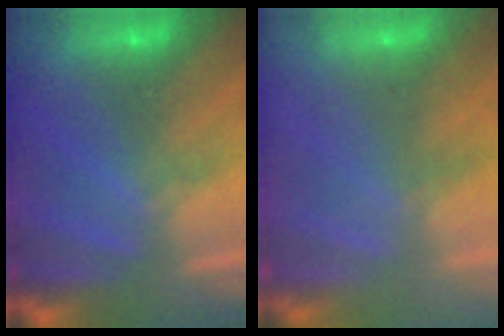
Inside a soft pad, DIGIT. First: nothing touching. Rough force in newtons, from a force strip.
{"total": 2.1}